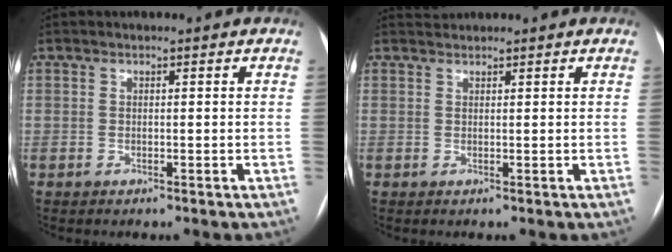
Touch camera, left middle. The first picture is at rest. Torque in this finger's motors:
{"motor_torque": [0.09, -0.21, -0.06, -0.02]}